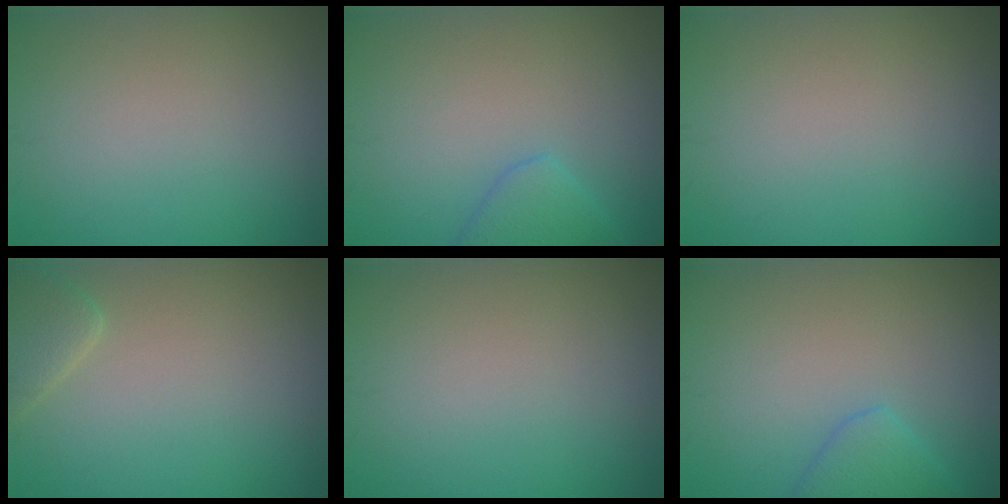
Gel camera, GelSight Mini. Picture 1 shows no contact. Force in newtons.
{"total": 2.7, "press": 2.7, "slide": 0.2}
{"total": 0.0}
{"total": 2.2, "press": 2.2, "slide": 0.1}
{"total": 0.0}
{"total": 2.7, "press": 2.7, "slide": 0.2}